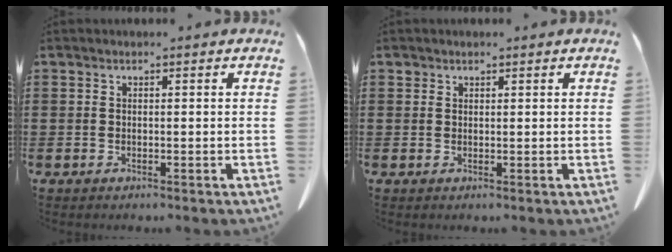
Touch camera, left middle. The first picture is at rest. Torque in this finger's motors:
{"motor_torque": [0.30, 0.41, 0.01, 0.01]}